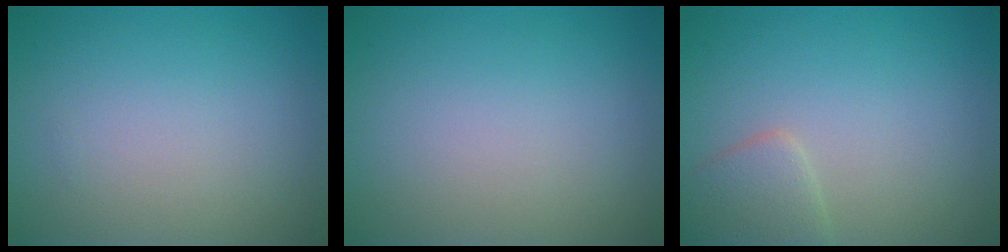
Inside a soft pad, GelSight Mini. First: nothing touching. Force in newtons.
{"total": 0.0}
{"total": 2.3, "press": 2.3, "slide": 0.1}